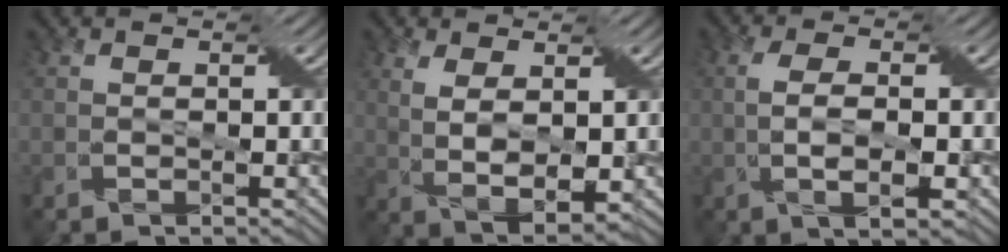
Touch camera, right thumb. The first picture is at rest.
{"total": 4.6, "force": [1.4, 1.9, 3.9], "torque": [-0.092, -0.003, 0.029]}
{"total": 3.7, "force": [-0.2, 1.1, 3.5], "torque": [-0.079, -0.002, -0.006]}